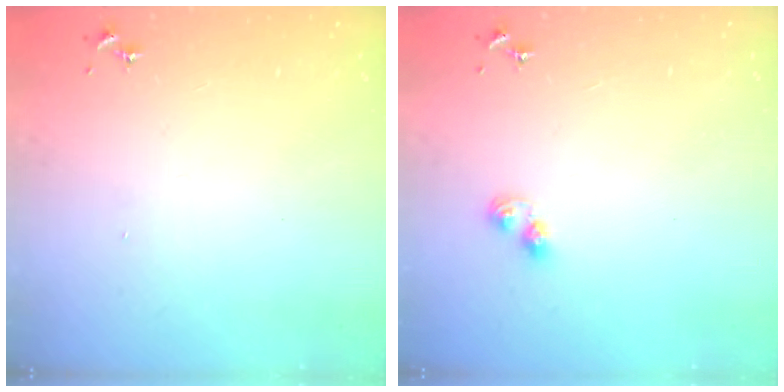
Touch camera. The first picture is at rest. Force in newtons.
{"total": 3.5, "press": 3.5, "slide": 0.4}